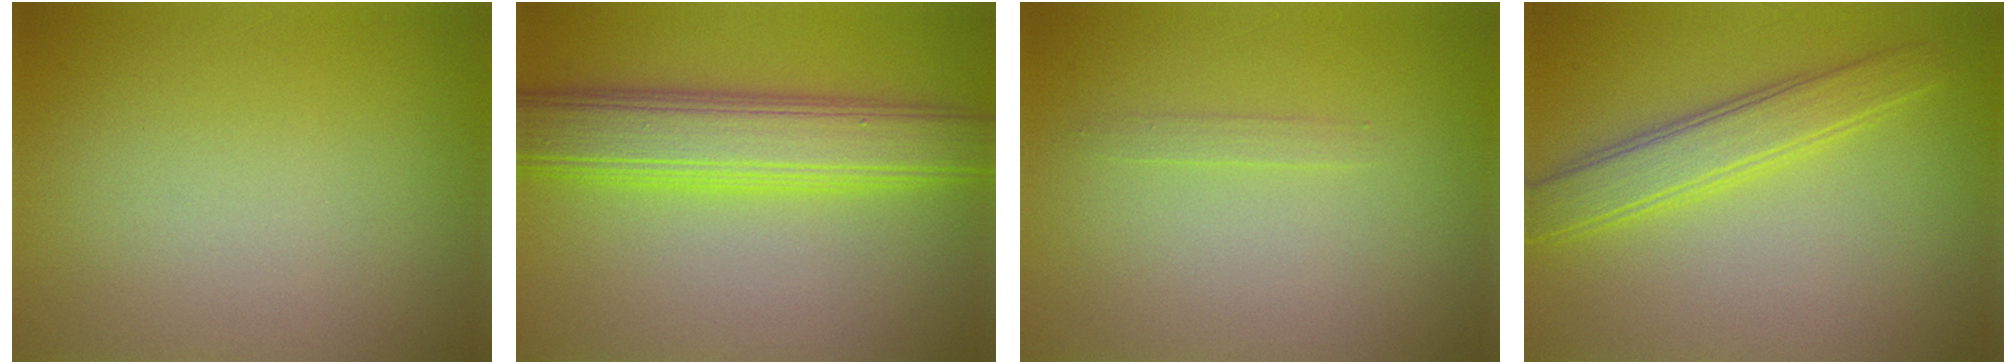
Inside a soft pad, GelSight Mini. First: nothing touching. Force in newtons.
{"total": 7.5, "press": 7.5, "slide": 0.1}
{"total": 0.8, "press": 0.8, "slide": 0.1}
{"total": 3.7, "press": 3.7, "slide": 0.0}